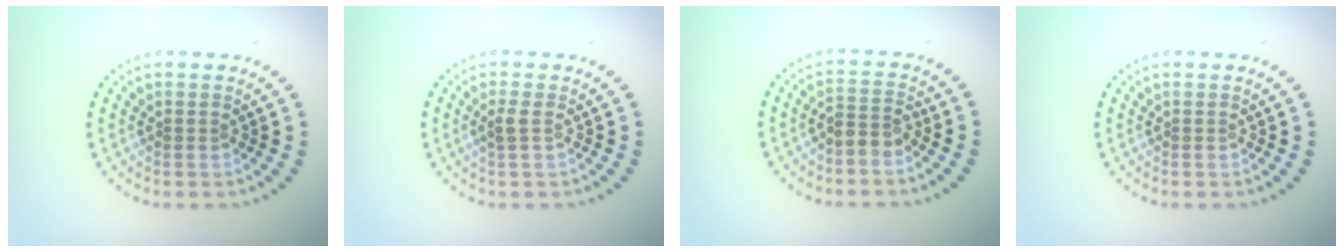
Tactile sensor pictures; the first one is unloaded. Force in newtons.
{"total": 1.1, "press": 1.0, "slide": 0.5}
{"total": 2.1, "press": 1.7, "slide": 1.2}
{"total": 0.0}